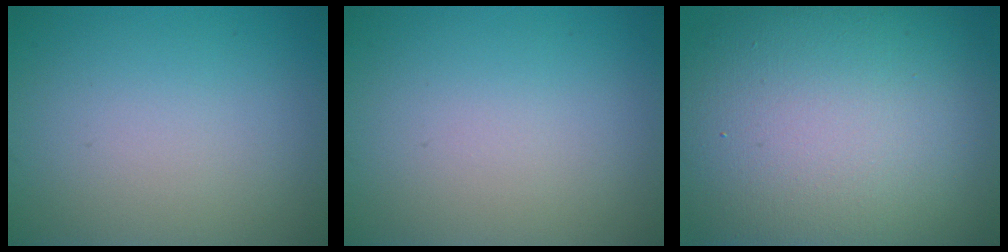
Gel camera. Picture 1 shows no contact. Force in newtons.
{"total": 0.0}
{"total": 16.4, "press": 16.4, "slide": 1.5}